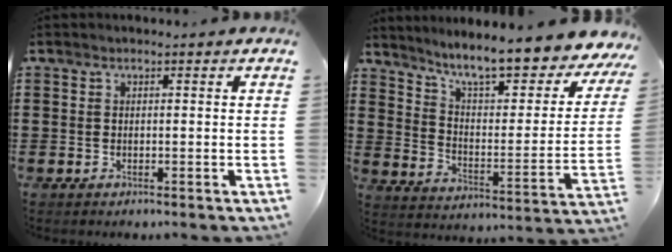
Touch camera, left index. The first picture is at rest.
{"total": 9.5, "force": [8.0, 0.5, 5.1], "torque": [-0.115, -0.060, 0.130]}